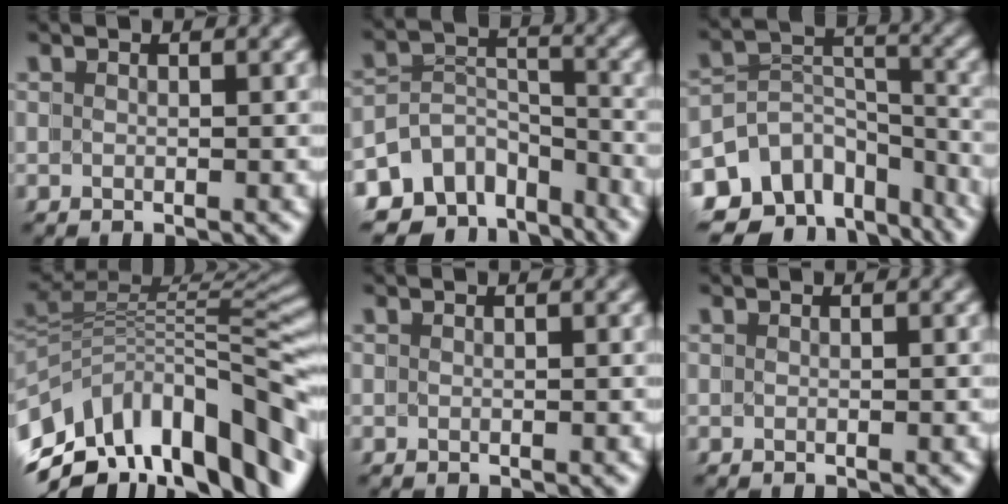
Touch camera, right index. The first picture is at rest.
{"total": 12.1, "force": [-7.8, 8.0, 4.5], "torque": [-0.092, -0.039, -0.127]}
{"total": 11.7, "force": [-6.5, 8.3, 5.1], "torque": [-0.098, -0.032, -0.105]}
{"total": 13.6, "force": [-6.4, 9.0, 7.9], "torque": [-0.154, -0.024, -0.102]}
{"total": 0.0}
{"total": 0.0}